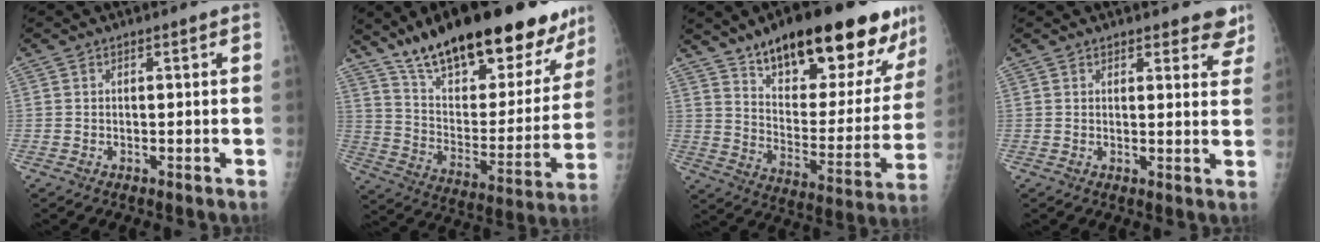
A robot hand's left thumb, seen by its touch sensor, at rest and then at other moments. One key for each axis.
{"total": 30.8, "fx": 22.4, "fy": 10.6, "fz": 18.3, "tx": -0.240, "ty": -0.073, "tz": 0.342}
{"total": 27.6, "fx": 18.0, "fy": 9.5, "fz": 18.7, "tx": -0.228, "ty": -0.063, "tz": 0.273}
{"total": 5.5, "fx": 4.8, "fy": 2.2, "fz": 1.7, "tx": 0.020, "ty": -0.025, "tz": 0.047}